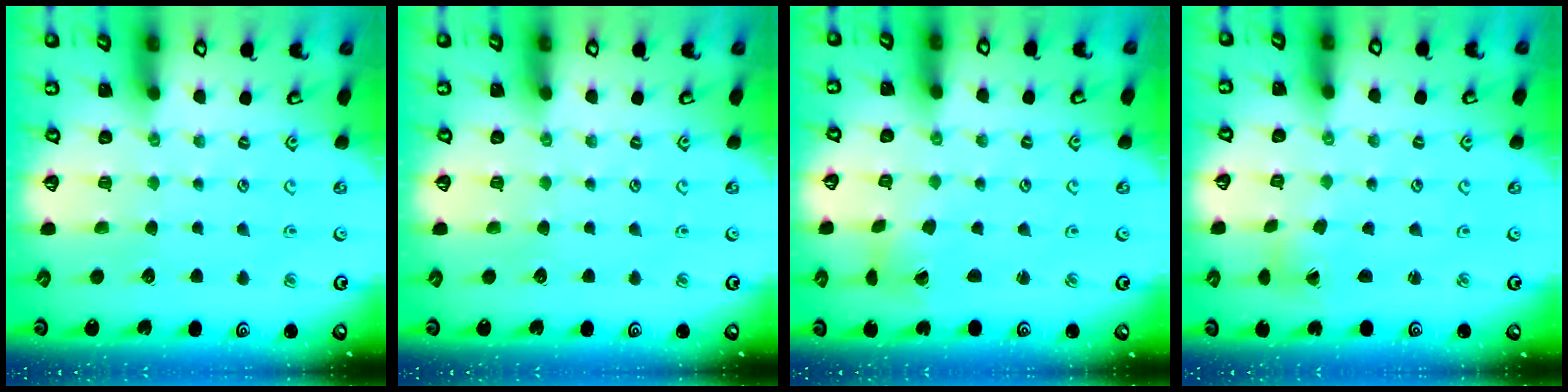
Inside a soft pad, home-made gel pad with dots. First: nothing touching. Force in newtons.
{"total": 0.0}
{"total": 2.1, "press": 2.1, "slide": 0.2}
{"total": 0.0}